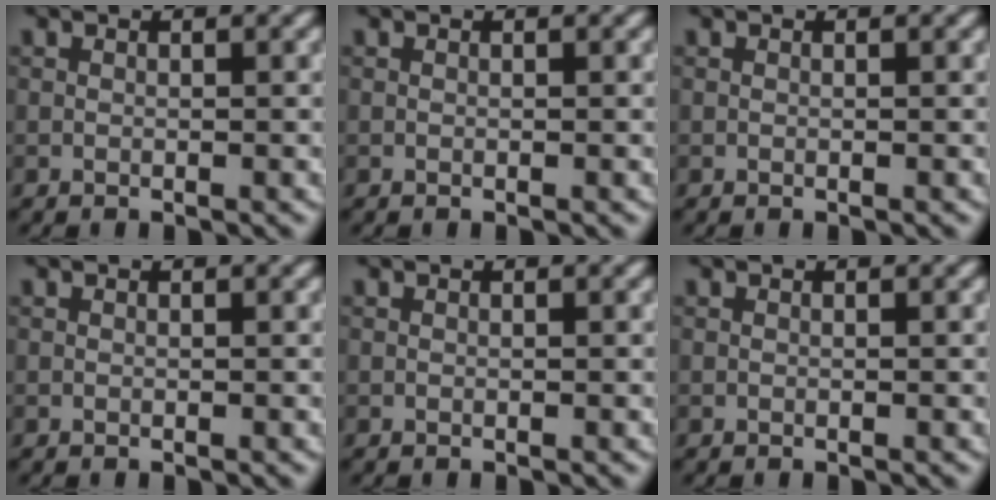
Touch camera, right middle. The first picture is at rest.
{"total": 0.0}
{"total": 0.0}
{"total": 0.0}
{"total": 0.0}
{"total": 0.0}